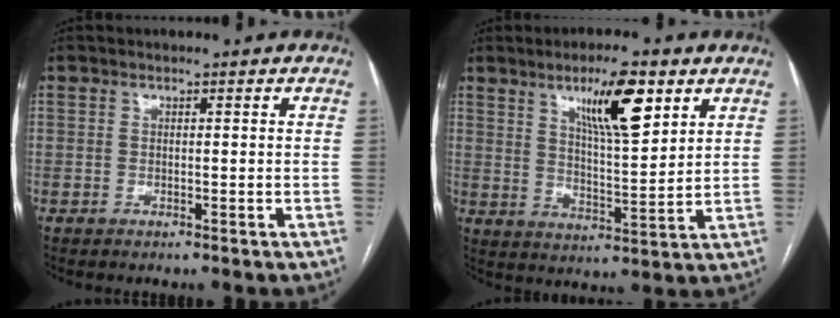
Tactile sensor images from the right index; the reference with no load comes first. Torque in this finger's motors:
{"motor_torque": [0.72, 0.50, 0.57, 0.11]}